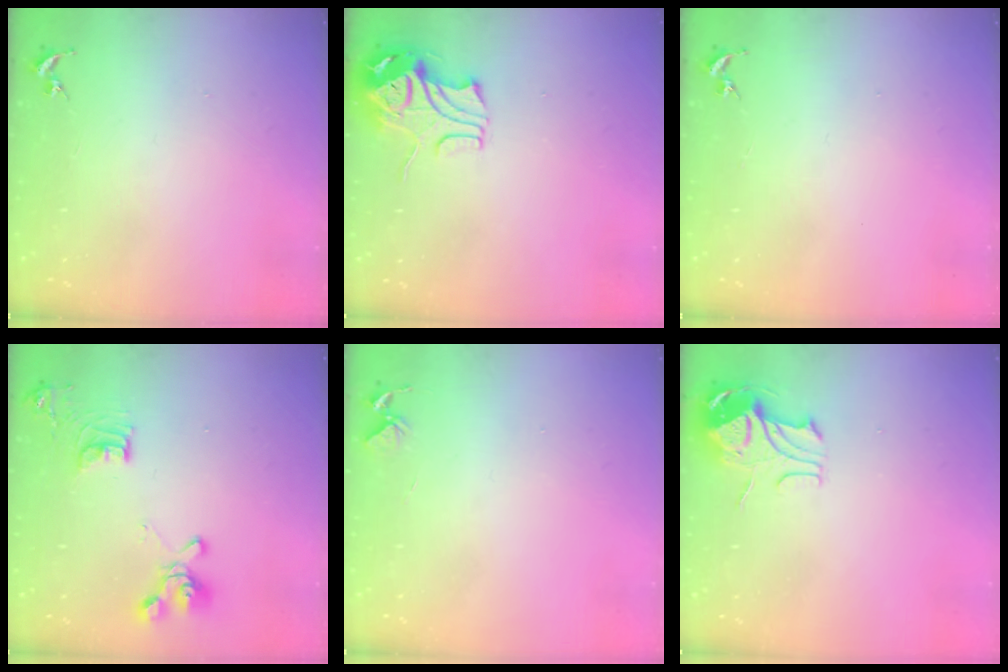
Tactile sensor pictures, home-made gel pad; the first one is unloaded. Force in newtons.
{"total": 10.6, "press": 10.5, "slide": 1.6}
{"total": 0.0}
{"total": 14.5, "press": 14.4, "slide": 1.7}
{"total": 3.9, "press": 3.9, "slide": 0.3}
{"total": 9.5, "press": 9.4, "slide": 1.3}